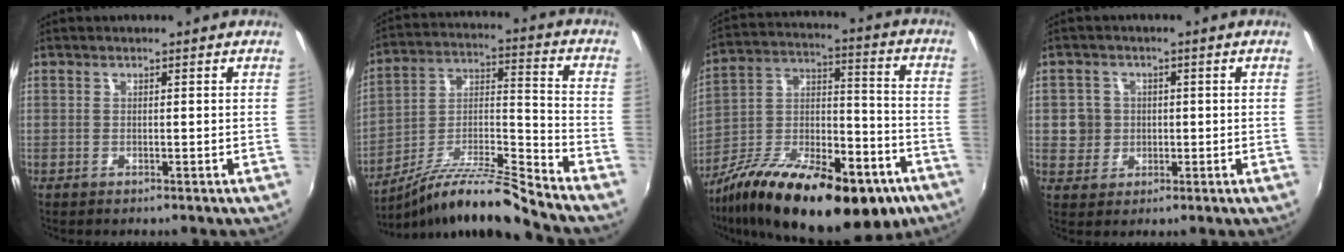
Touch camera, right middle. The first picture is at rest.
{"total": 13.4, "force": [-11.5, -0.9, 6.8], "torque": [-0.121, 0.013, -0.219]}
{"total": 29.6, "force": [-17.4, 12.1, 20.6], "torque": [-0.346, -0.014, -0.262]}
{"total": 4.6, "force": [0.0, 4.5, 0.8], "torque": [-0.014, 0.014, 0.002]}